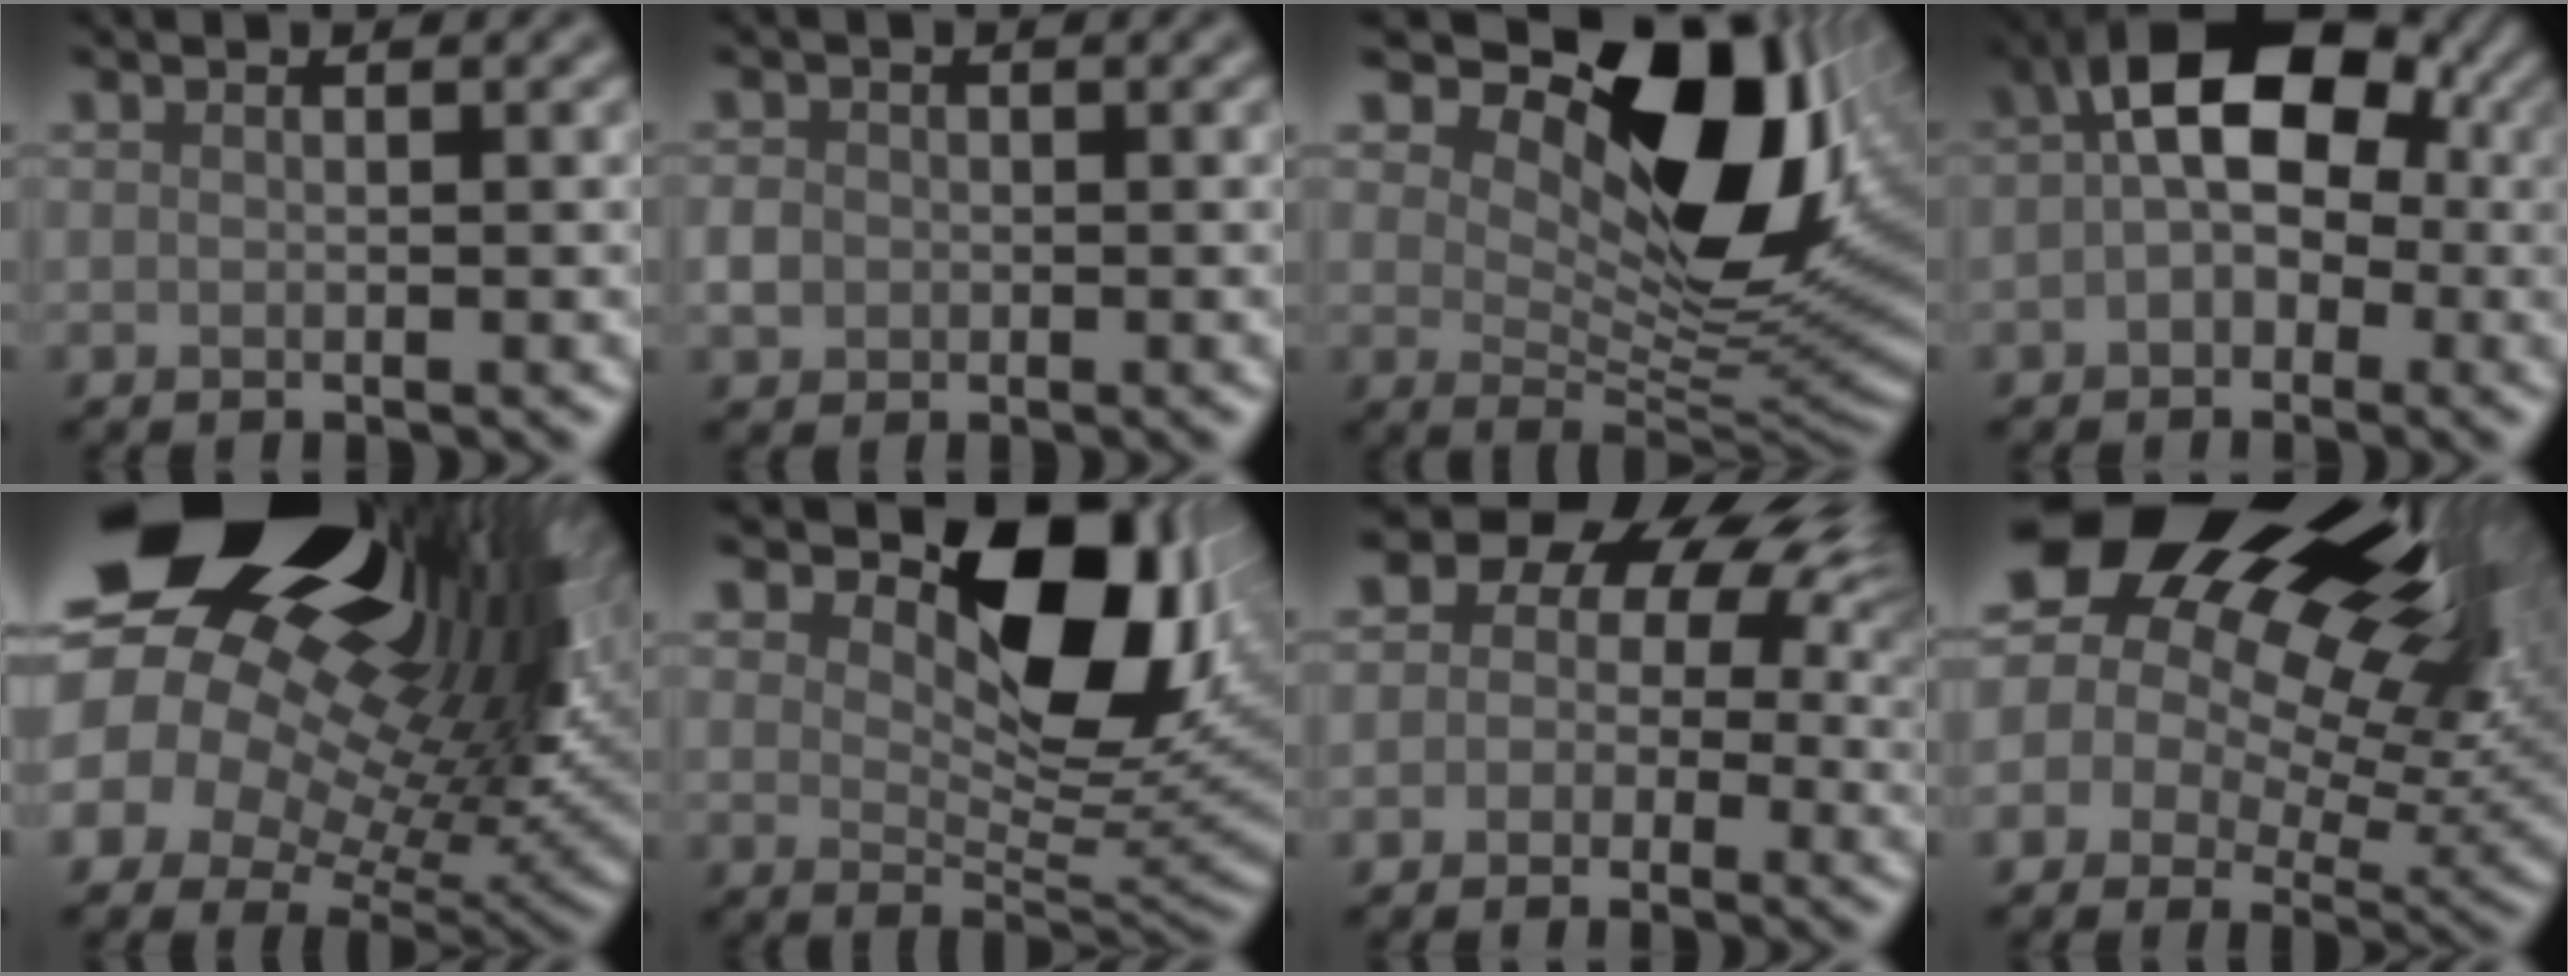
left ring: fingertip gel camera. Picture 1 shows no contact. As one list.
[{"total": 1.6, "force": [-0.3, 1.5, 0.6], "torque": [-0.011, -0.001, -0.010]}, {"total": 13.3, "force": [5.9, 6.8, 9.7], "torque": [-0.141, -0.003, 0.103]}, {"total": 9.4, "force": [1.2, 6.1, 7.0], "torque": [-0.086, 0.030, -0.002]}, {"total": 22.7, "force": [9.0, 14.3, 15.2], "torque": [-0.287, 0.025, 0.157]}, {"total": 11.3, "force": [4.6, 5.8, 8.6], "torque": [-0.123, -0.006, 0.075]}, {"total": 9.4, "force": [2.9, 7.1, 5.4], "torque": [-0.049, 0.035, 0.009]}, {"total": 21.5, "force": [11.1, 11.5, 14.3], "torque": [-0.250, 0.069, 0.177]}]